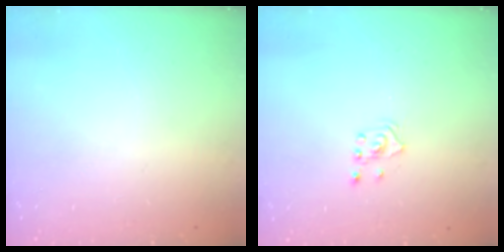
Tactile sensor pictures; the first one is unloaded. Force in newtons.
{"total": 2.4, "press": 2.2, "slide": 0.8}